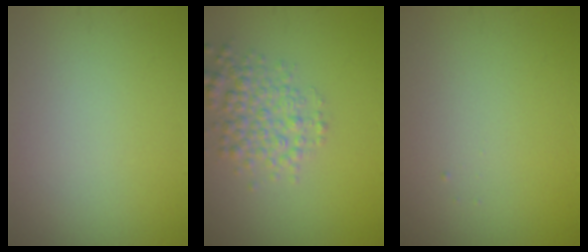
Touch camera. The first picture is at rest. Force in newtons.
{"total": 3.5, "press": 3.5, "slide": 0.1}
{"total": 0.0}